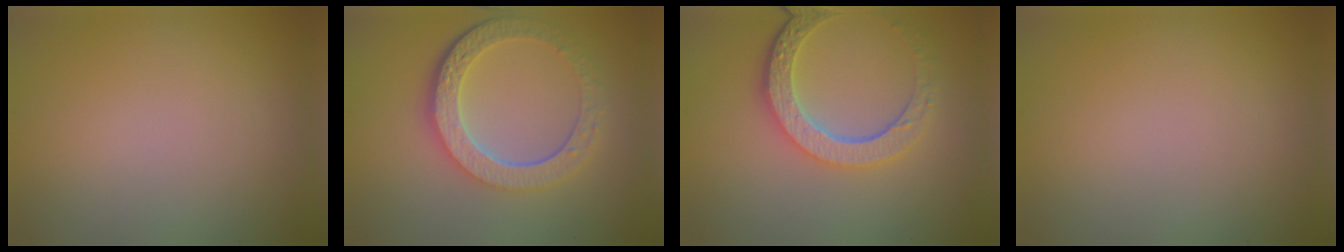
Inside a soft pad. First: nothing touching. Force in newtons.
{"total": 6.4, "press": 4.7, "slide": 4.3}
{"total": 5.4, "press": 4.3, "slide": 3.4}
{"total": 0.0}